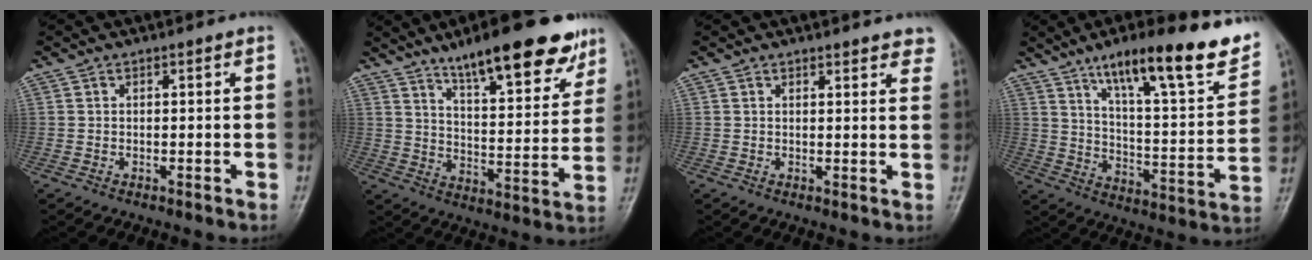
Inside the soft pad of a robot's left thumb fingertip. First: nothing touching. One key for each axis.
{"total": 18.9, "fx": 13.1, "fy": 5.2, "fz": 12.7, "tx": -0.147, "ty": -0.059, "tz": 0.200}
{"total": 6.0, "fx": 5.2, "fy": 1.8, "fz": 2.5, "tx": 0.002, "ty": -0.017, "tz": 0.049}
{"total": 22.6, "fx": 14.5, "fy": 4.8, "fz": 16.6, "tx": -0.216, "ty": -0.056, "tz": 0.227}